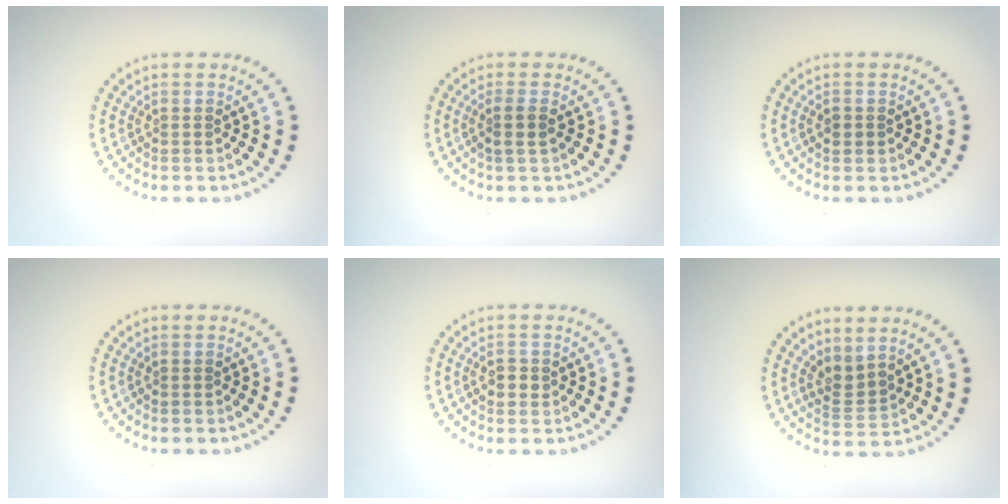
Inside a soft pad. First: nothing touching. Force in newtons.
{"total": 1.5, "press": 1.3, "slide": 0.8}
{"total": 1.3, "press": 1.3, "slide": 0.2}
{"total": 0.0}
{"total": 1.4, "press": 1.3, "slide": 0.2}
{"total": 2.2, "press": 1.6, "slide": 1.6}